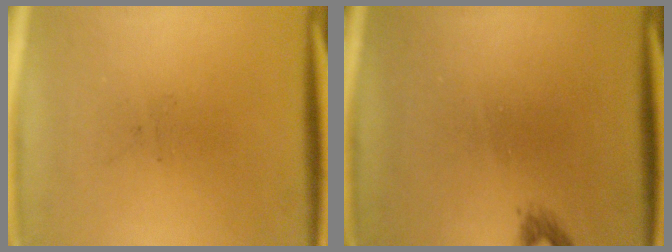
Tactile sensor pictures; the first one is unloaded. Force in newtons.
{"total": 0.9}